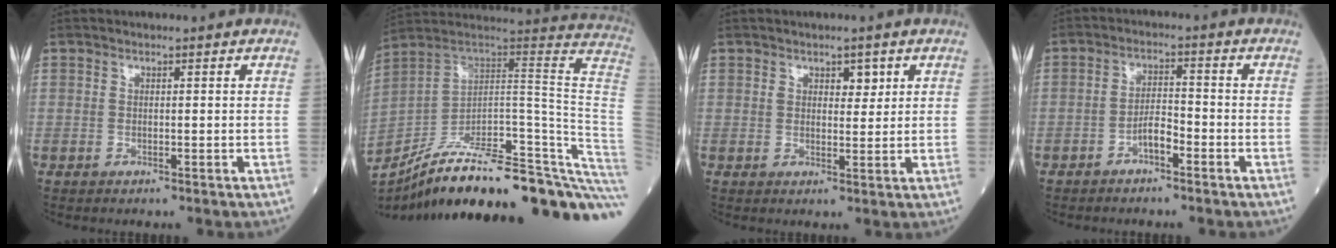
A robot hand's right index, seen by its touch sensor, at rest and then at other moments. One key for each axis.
{"total": 34.1, "fx": -26.1, "fy": 3.9, "fz": 21.6, "tx": -0.212, "ty": -0.016, "tz": -0.362}
{"total": 2.6, "fx": 1.3, "fy": 1.5, "fz": 1.6, "tx": -0.015, "ty": 0.001, "tz": 0.018}
{"total": 3.4, "fx": -2.1, "fy": 0.9, "fz": 2.5, "tx": -0.046, "ty": 0.009, "tz": -0.042}